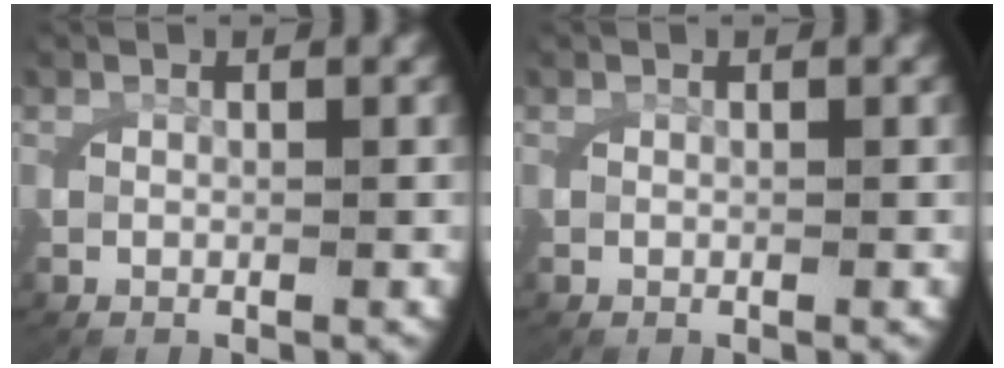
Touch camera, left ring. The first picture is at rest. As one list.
[{"total": 0.0}]